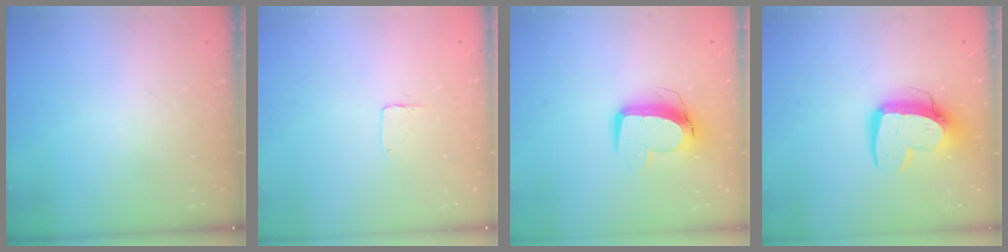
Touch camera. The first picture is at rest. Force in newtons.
{"total": 3.7, "press": 3.6, "slide": 0.3}
{"total": 11.1, "press": 11.1, "slide": 0.9}
{"total": 13.0, "press": 12.9, "slide": 1.2}